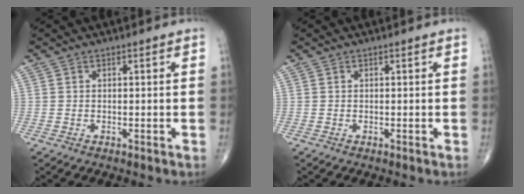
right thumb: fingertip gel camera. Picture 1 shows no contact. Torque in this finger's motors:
{"motor_torque": [0.00, 0.00, 0.04, -0.03, 0.00]}